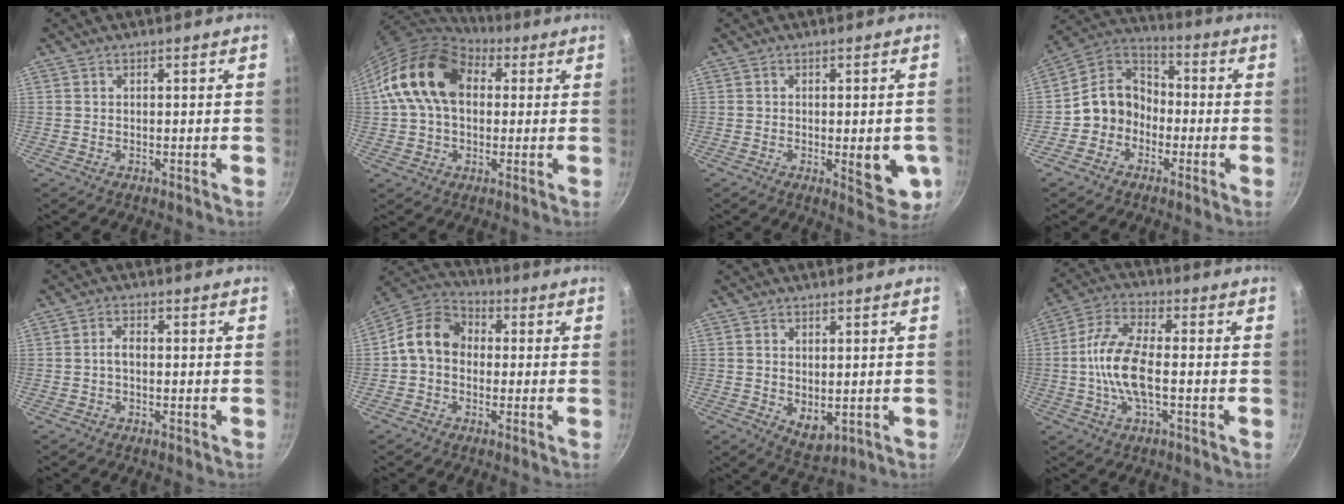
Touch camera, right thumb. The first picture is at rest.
{"total": 16.6, "force": [3.0, 11.7, 11.4], "torque": [-0.182, 0.024, 0.036]}
{"total": 8.5, "force": [-1.6, 3.3, 7.7], "torque": [-0.073, -0.005, -0.016]}
{"total": 10.0, "force": [-2.7, 8.5, 4.5], "torque": [-0.042, 0.049, -0.070]}
{"total": 2.3, "force": [-0.3, 1.3, 1.8], "torque": [-0.030, 0.013, -0.007]}
{"total": 10.4, "force": [-0.2, 8.4, 6.2], "torque": [-0.081, 0.033, -0.029]}
{"total": 5.2, "force": [0.2, 3.2, 4.0], "torque": [-0.056, -0.017, 0.012]}
{"total": 11.4, "force": [-1.4, 4.6, 10.3], "torque": [-0.207, 0.025, -0.039]}